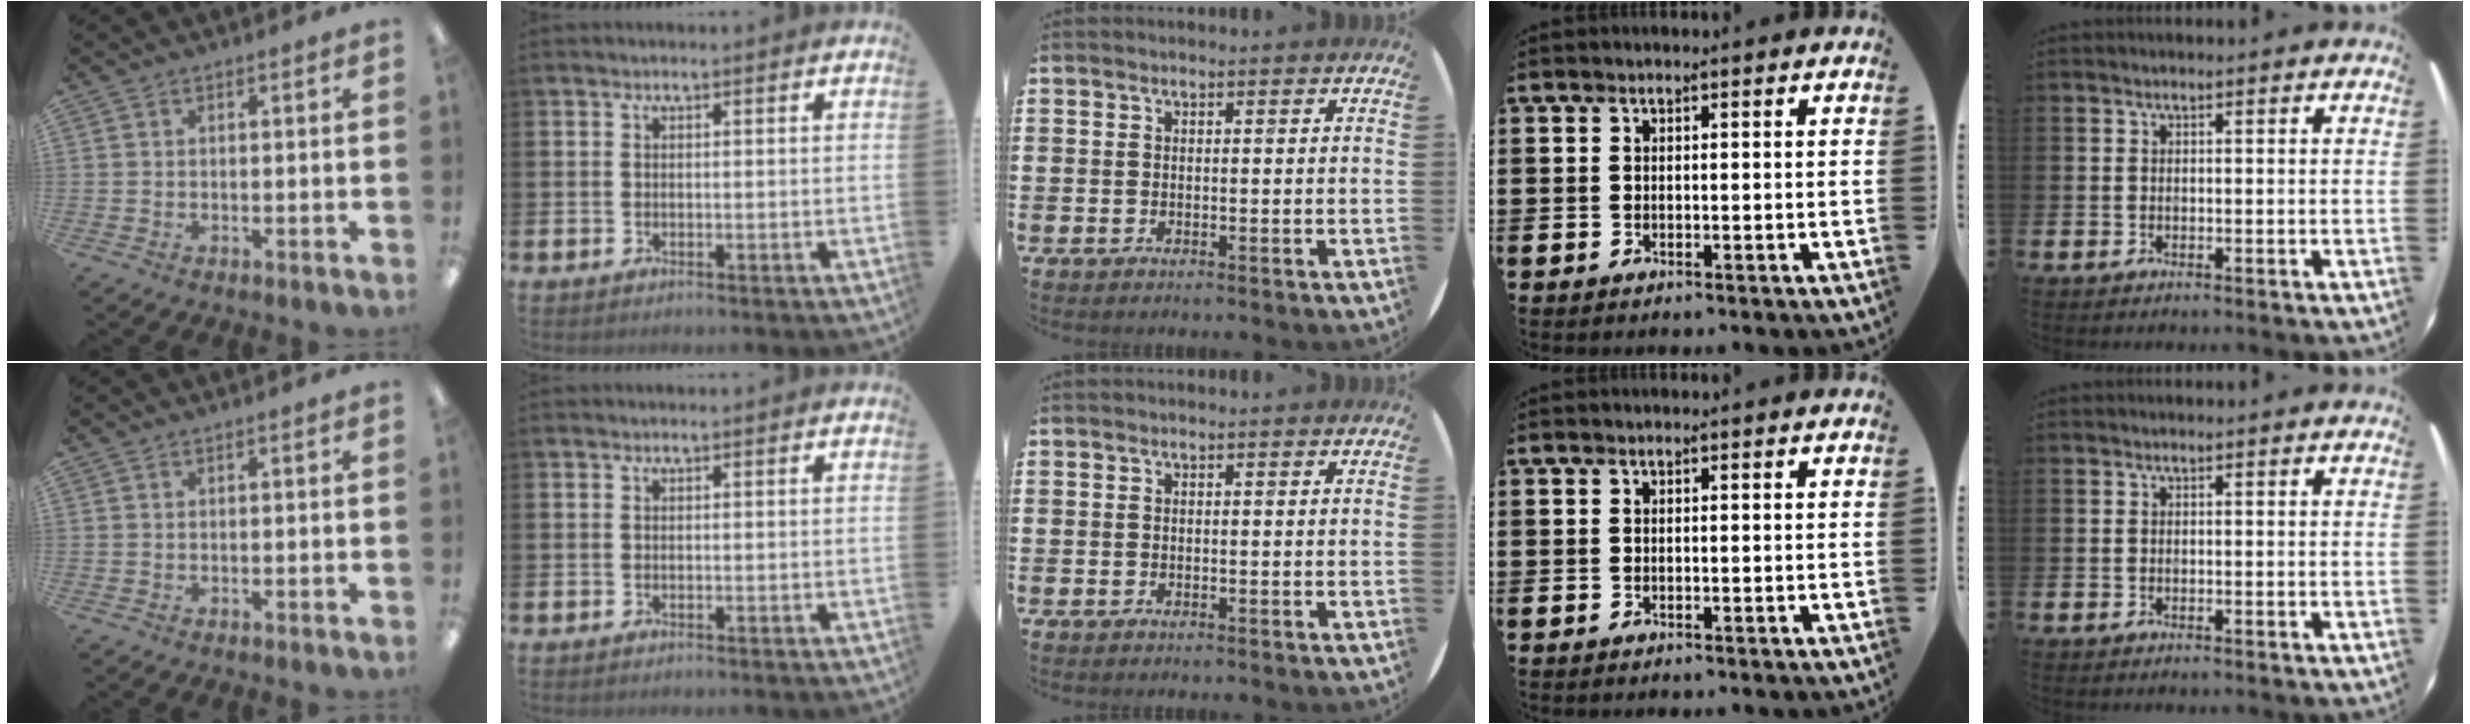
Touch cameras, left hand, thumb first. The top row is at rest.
{}